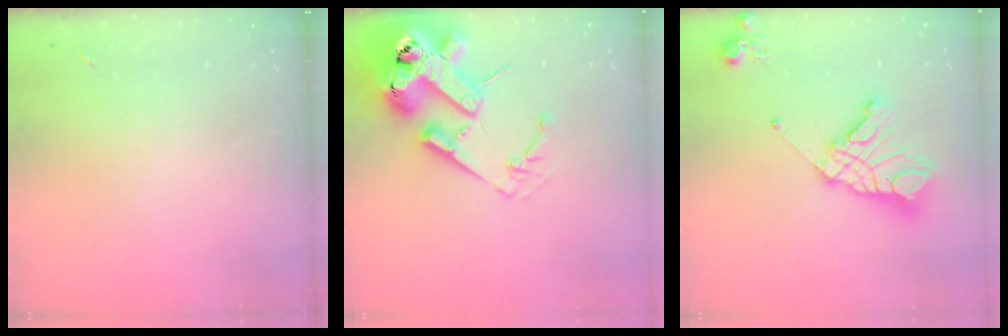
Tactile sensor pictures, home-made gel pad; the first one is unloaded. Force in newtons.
{"total": 24.1, "press": 23.9, "slide": 3.2}
{"total": 18.0, "press": 17.9, "slide": 1.9}